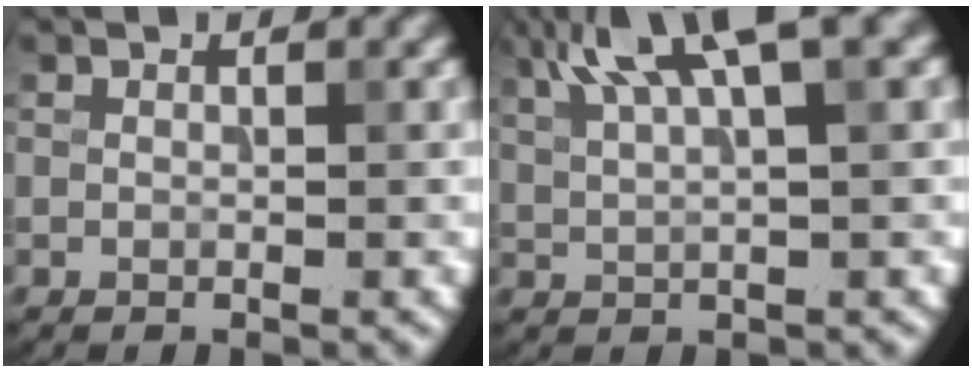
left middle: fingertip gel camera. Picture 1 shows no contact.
{"total": 8.0, "force": [4.6, 2.0, 6.2], "torque": [-0.101, 0.023, 0.077]}